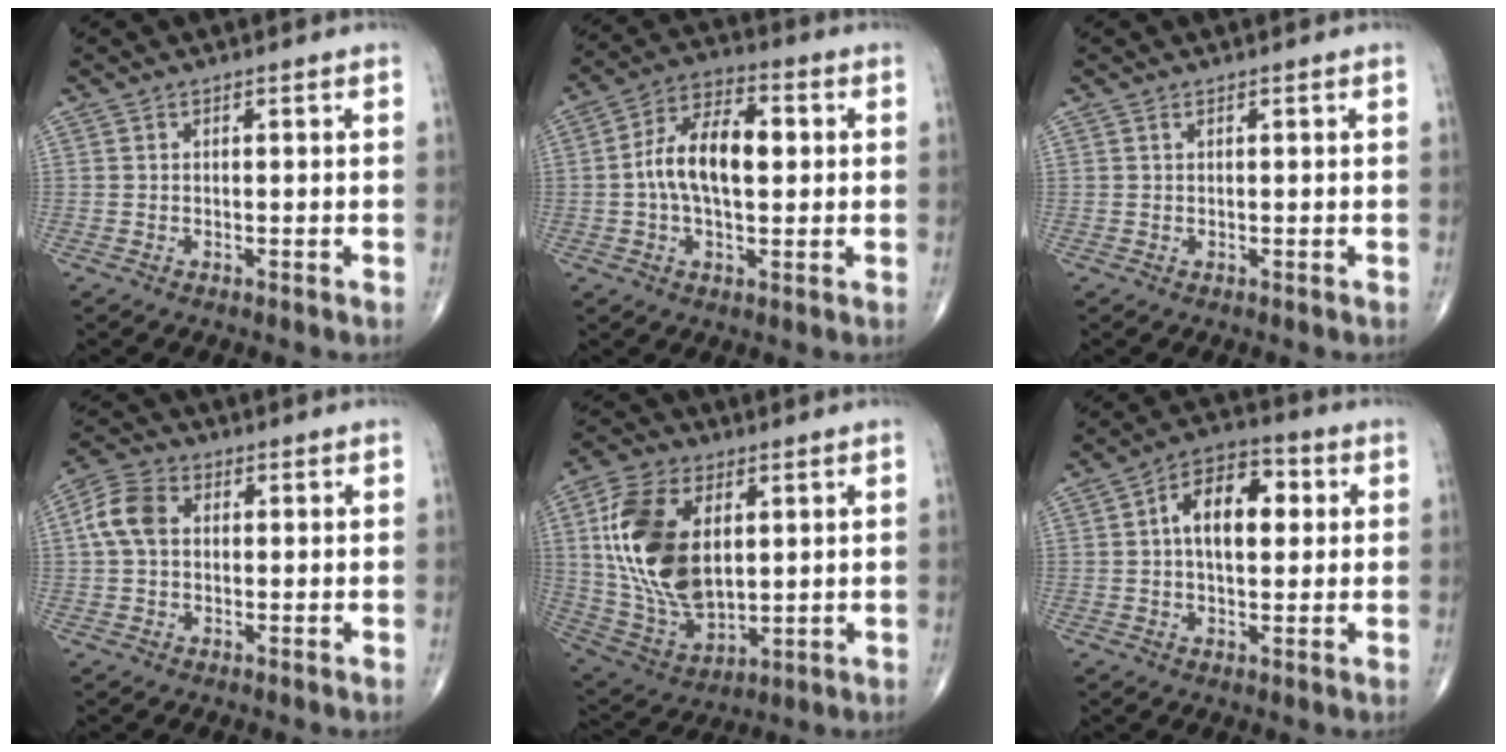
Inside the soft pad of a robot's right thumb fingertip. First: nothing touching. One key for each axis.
{"total": 12.5, "fx": 0.7, "fy": 6.7, "fz": 10.6, "tx": -0.184, "ty": 0.025, "tz": 0.004}
{"total": 0.0}
{"total": 6.7, "fx": 0.9, "fy": 4.8, "fz": 4.7, "tx": -0.098, "ty": 0.019, "tz": 0.010}
{"total": 20.1, "fx": 4.1, "fy": 11.8, "fz": 15.7, "tx": -0.299, "ty": -0.019, "tz": 0.086}
{"total": 11.2, "fx": 1.9, "fy": 6.2, "fz": 9.1, "tx": -0.131, "ty": 0.019, "tz": 0.022}